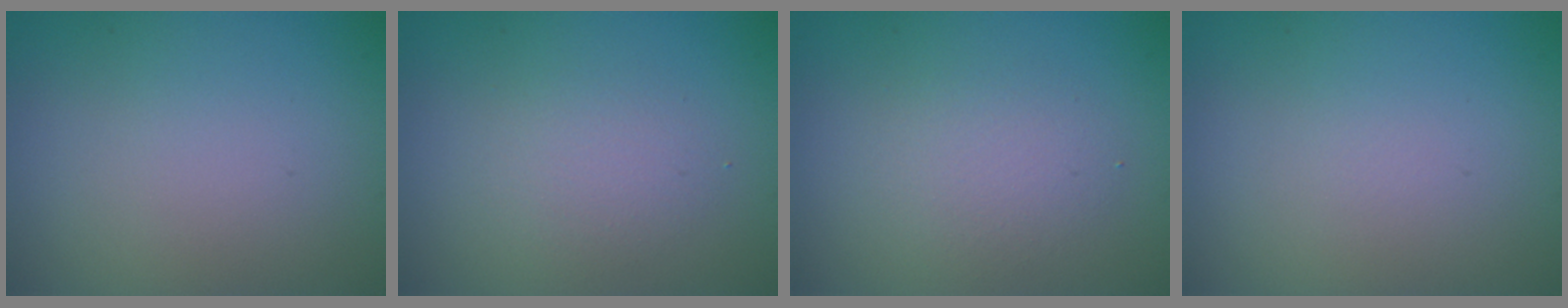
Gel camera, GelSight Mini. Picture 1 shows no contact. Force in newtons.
{"total": 1.8, "press": 1.8, "slide": 0.1}
{"total": 2.2, "press": 2.2, "slide": 0.2}
{"total": 0.0}